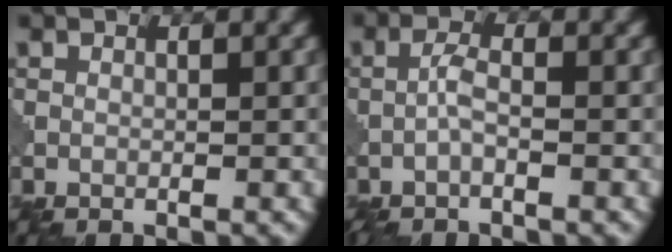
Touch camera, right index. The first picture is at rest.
{"total": 2.1, "force": [-1.0, 0.5, 1.8], "torque": [-0.042, 0.004, -0.027]}